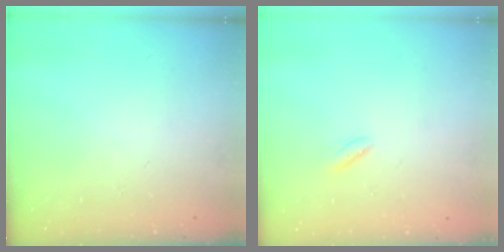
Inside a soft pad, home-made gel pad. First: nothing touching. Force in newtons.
{"total": 2.0, "press": 1.9, "slide": 0.8}